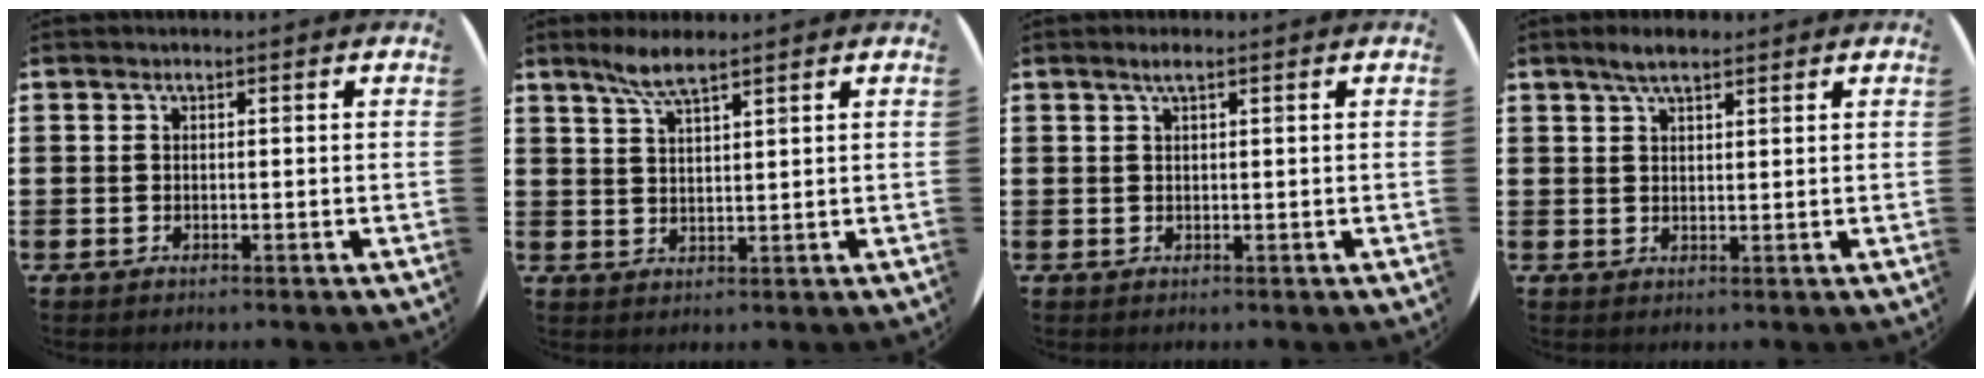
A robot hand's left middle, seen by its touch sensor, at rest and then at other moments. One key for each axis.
{"total": 4.2, "fx": 3.4, "fy": 0.3, "fz": 2.4, "tx": -0.056, "ty": 0.004, "tz": 0.060}
{"total": 1.3, "fx": 0.7, "fy": 0.1, "fz": 1.1, "tx": -0.020, "ty": 0.005, "tz": 0.012}
{"total": 3.1, "fx": 2.3, "fy": 0.8, "fz": 1.8, "tx": -0.039, "ty": 0.008, "tz": 0.041}